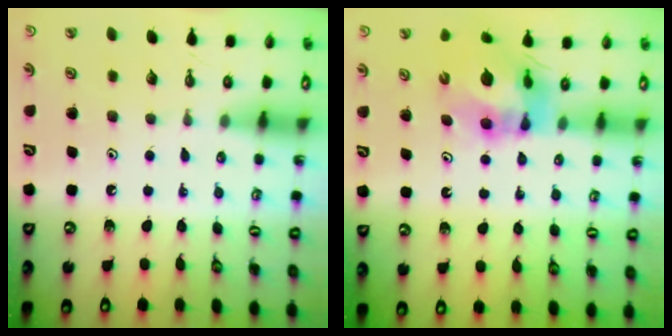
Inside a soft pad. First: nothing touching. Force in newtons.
{"total": 12.0, "press": 11.9, "slide": 1.5}